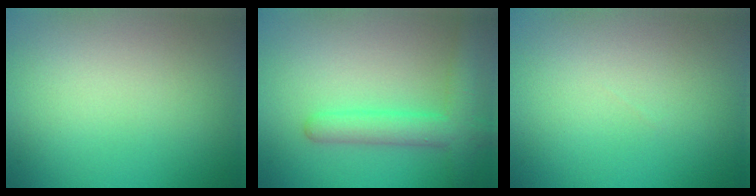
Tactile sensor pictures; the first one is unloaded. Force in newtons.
{"total": 4.2, "press": 4.2, "slide": 0.2}
{"total": 0.0}